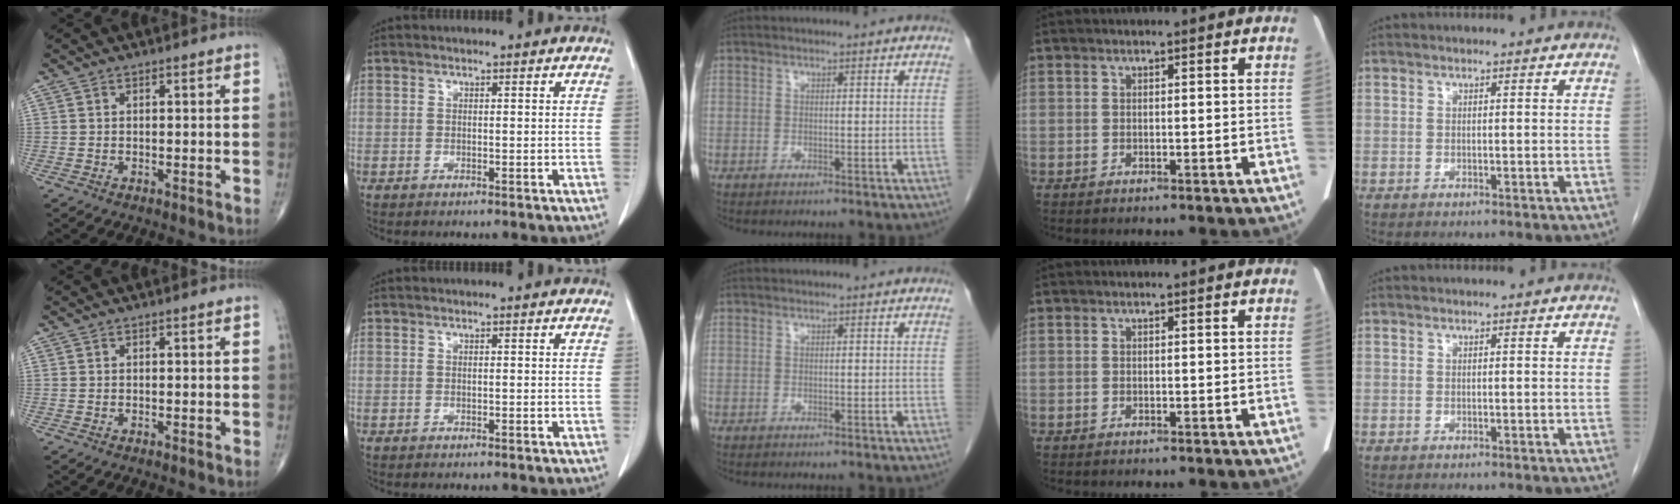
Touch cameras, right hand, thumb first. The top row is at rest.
{}